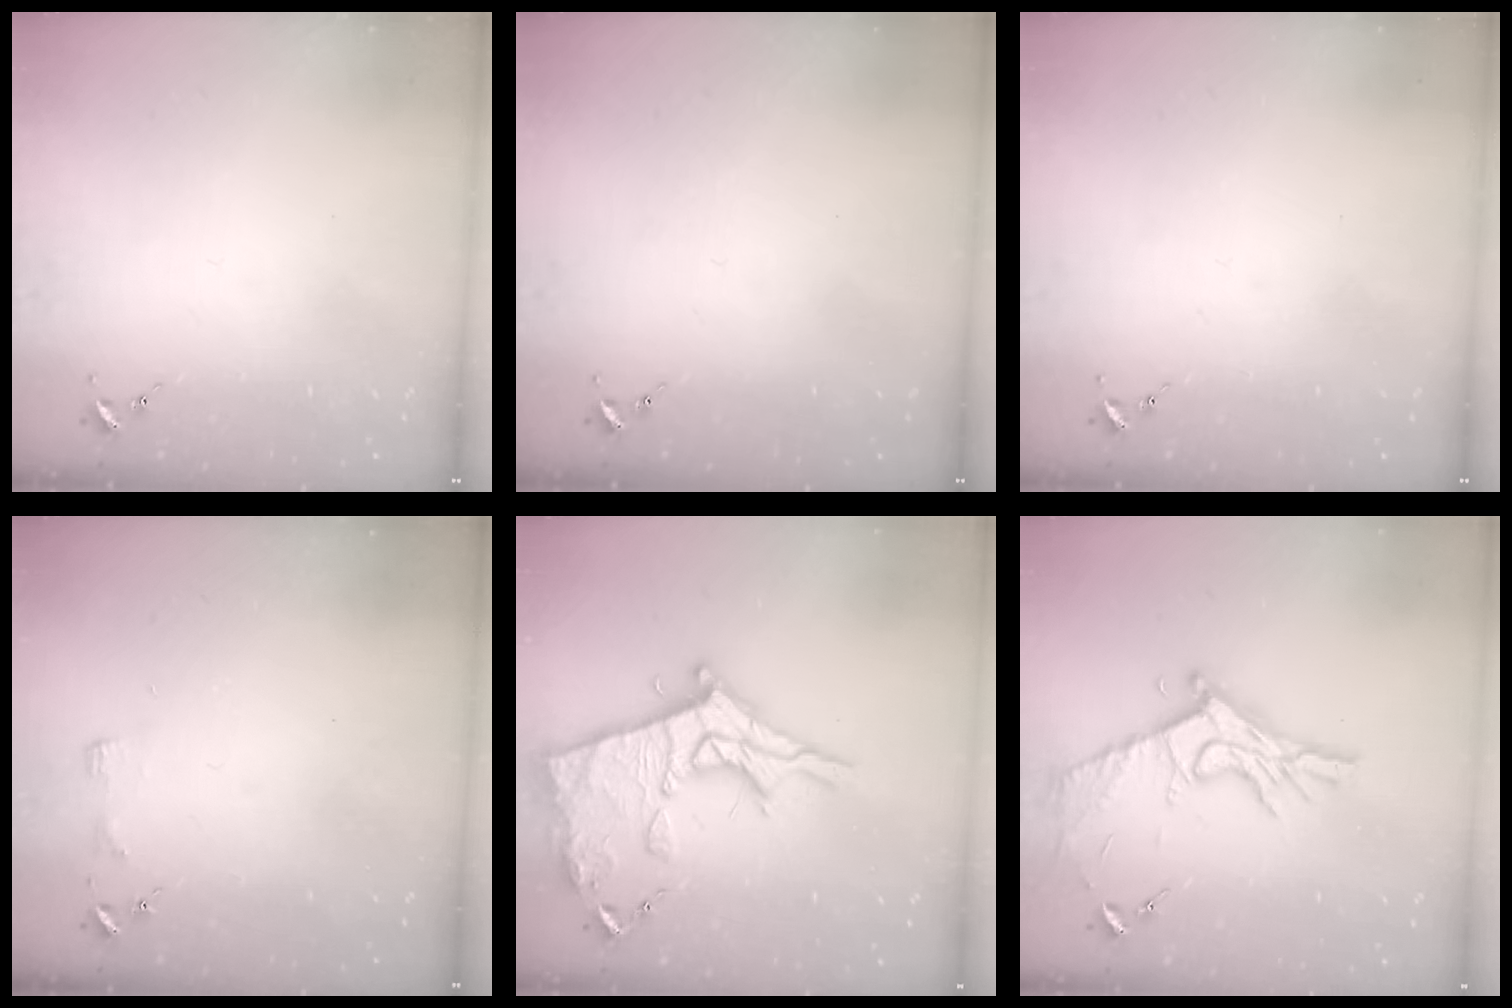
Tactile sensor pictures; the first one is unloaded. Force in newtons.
{"total": 0.0}
{"total": 0.0}
{"total": 3.4, "press": 3.3, "slide": 0.4}
{"total": 21.2, "press": 21.2, "slide": 1.8}
{"total": 13.9, "press": 13.9, "slide": 0.7}